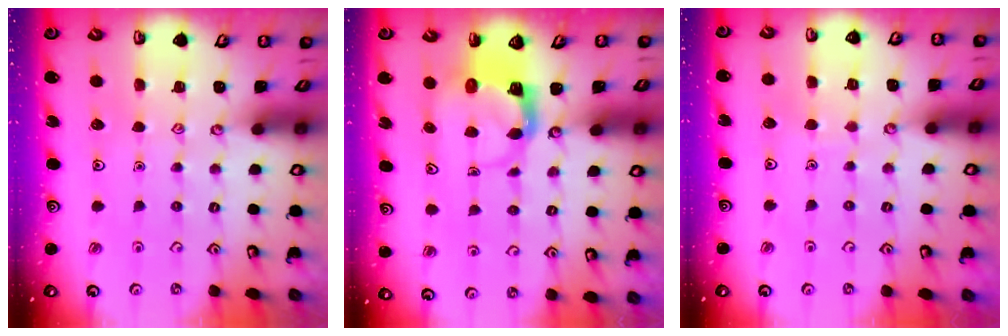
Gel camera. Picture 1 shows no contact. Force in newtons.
{"total": 4.2, "press": 4.2, "slide": 0.3}
{"total": 1.7, "press": 1.7, "slide": 0.1}